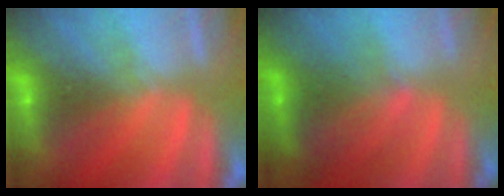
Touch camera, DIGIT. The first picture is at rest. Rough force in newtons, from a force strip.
{"total": 2.5}